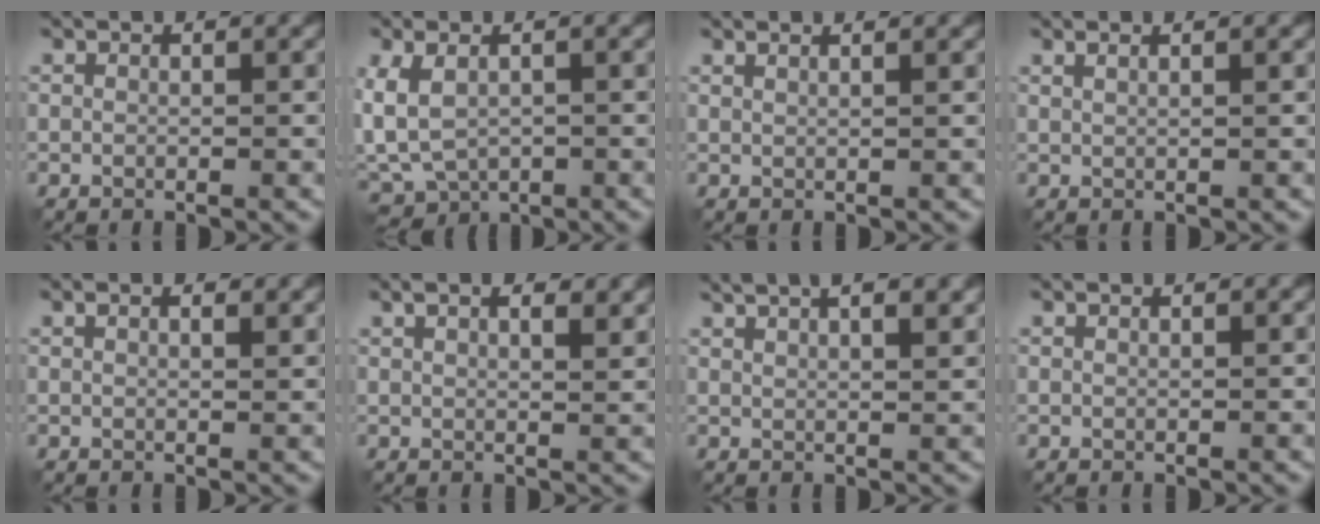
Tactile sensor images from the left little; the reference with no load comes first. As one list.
[{"total": 5.1, "force": [-1.0, 2.9, 4.0], "torque": [-0.093, -0.001, -0.023]}, {"total": 2.6, "force": [1.9, 1.0, 1.5], "torque": [-0.005, 0.013, 0.002]}, {"total": 2.1, "force": [1.2, 0.8, 1.5], "torque": [-0.011, 0.002, 0.002]}, {"total": 2.4, "force": [1.3, 1.0, 1.7], "torque": [-0.015, 0.002, 0.010]}, {"total": 6.1, "force": [3.4, 2.7, 4.3], "torque": [-0.046, 0.026, 0.030]}, {"total": 8.3, "force": [5.1, 3.4, 5.5], "torque": [-0.062, 0.035, 0.050]}, {"total": 0.6, "force": [0.5, 0.1, 0.3], "torque": [-0.005, 0.001, 0.001]}]